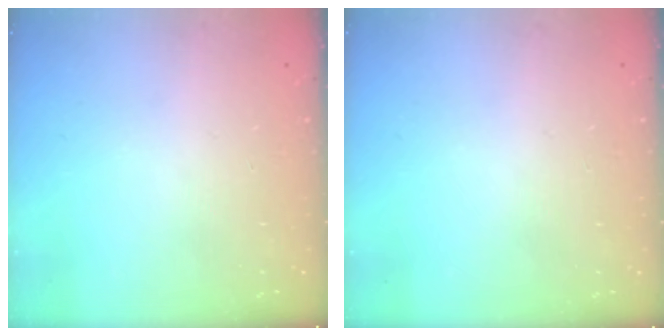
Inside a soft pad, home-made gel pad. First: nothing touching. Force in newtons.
{"total": 0.0}